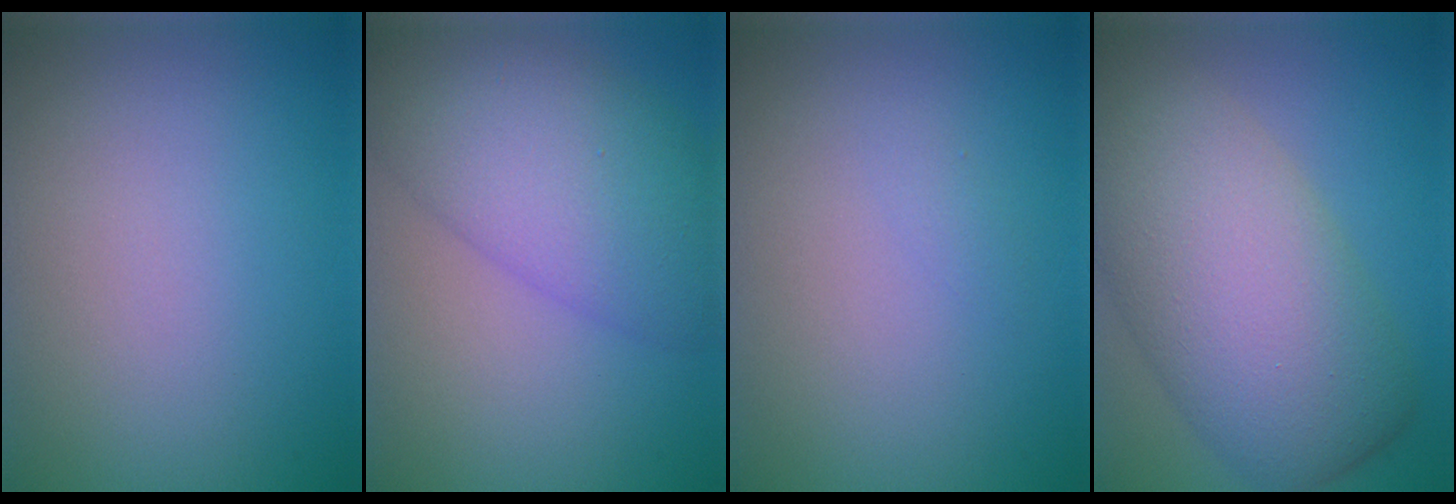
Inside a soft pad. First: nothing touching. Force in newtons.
{"total": 8.0, "press": 8.0, "slide": 0.1}
{"total": 0.5, "press": 0.5, "slide": 0.0}
{"total": 11.3, "press": 11.3, "slide": 0.8}